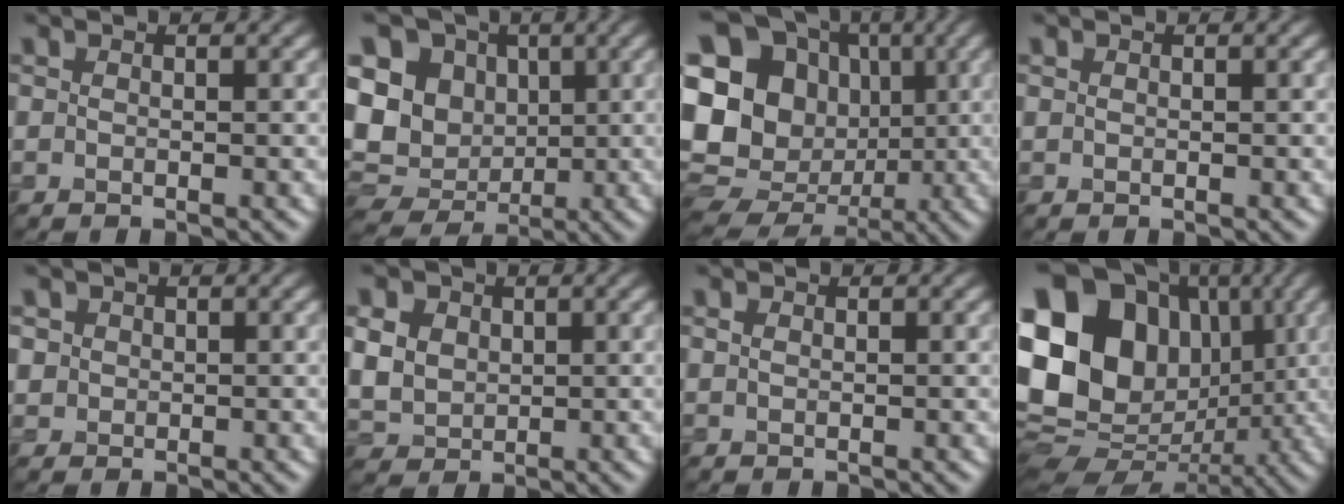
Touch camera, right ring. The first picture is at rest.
{"total": 12.8, "force": [1.2, 10.7, 6.9], "torque": [-0.135, 0.008, -0.003]}
{"total": 22.2, "force": [-0.6, 20.0, 9.8], "torque": [-0.219, 0.017, -0.045]}
{"total": 0.0}
{"total": 1.6, "force": [0.4, 1.5, 0.4], "torque": [-0.014, -0.004, 0.015]}
{"total": 7.1, "force": [1.8, 5.7, 3.8], "torque": [-0.103, 0.022, 0.026]}
{"total": 0.6, "force": [0.1, 0.5, 0.4], "torque": [-0.011, -0.003, -0.001]}
{"total": 18.1, "force": [2.6, 14.5, 10.5], "torque": [-0.217, 0.026, 0.026]}